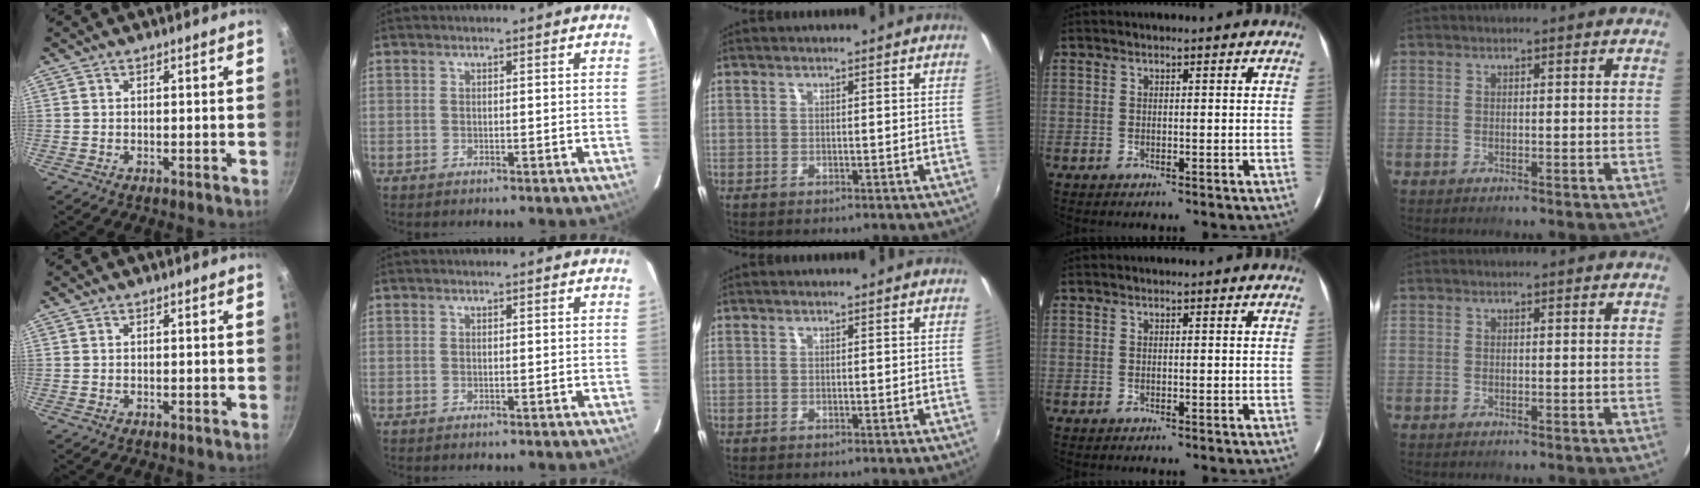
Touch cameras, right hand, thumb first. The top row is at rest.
{}